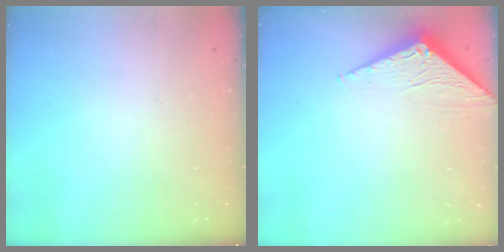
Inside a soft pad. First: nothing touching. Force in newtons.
{"total": 3.1, "press": 3.1, "slide": 0.2}